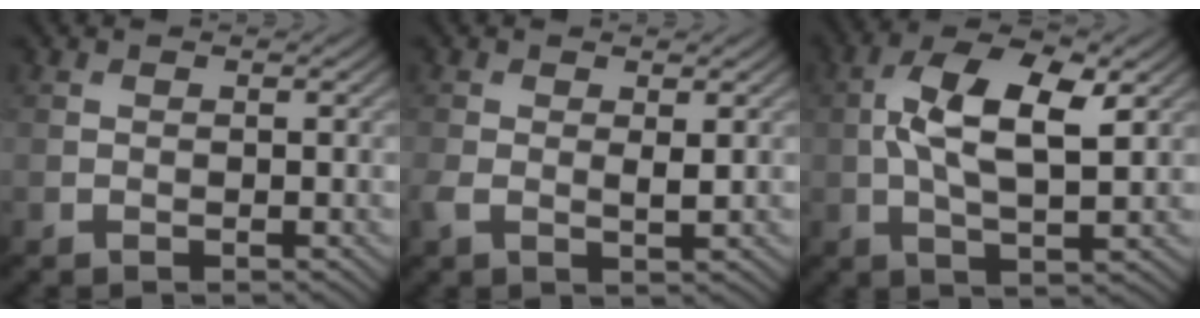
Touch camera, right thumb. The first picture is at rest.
{"total": 2.3, "force": [0.1, 1.0, 2.1], "torque": [-0.050, -0.007, 0.003]}
{"total": 9.5, "force": [1.5, 3.8, 8.5], "torque": [-0.167, 0.010, 0.023]}